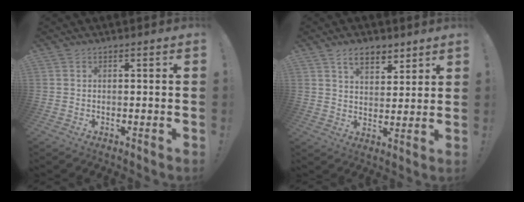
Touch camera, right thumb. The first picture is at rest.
{"total": 7.7, "force": [5.1, 4.2, 4.0], "torque": [-0.061, -0.022, 0.093]}